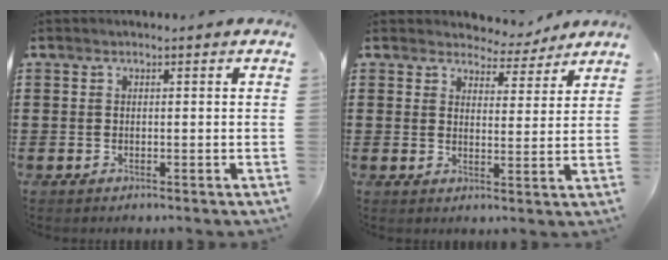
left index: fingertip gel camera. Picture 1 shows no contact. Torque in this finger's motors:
{"motor_torque": [0.12, -0.14, 0.14, 0.01]}